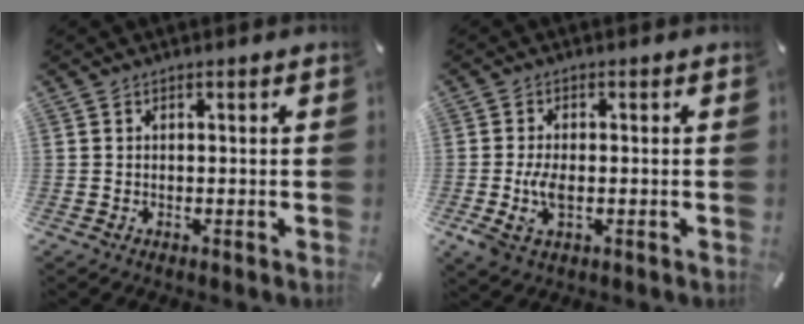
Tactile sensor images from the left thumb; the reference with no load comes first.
{"total": 5.4, "force": [-1.1, 2.9, 4.5], "torque": [-0.101, -0.003, -0.019]}